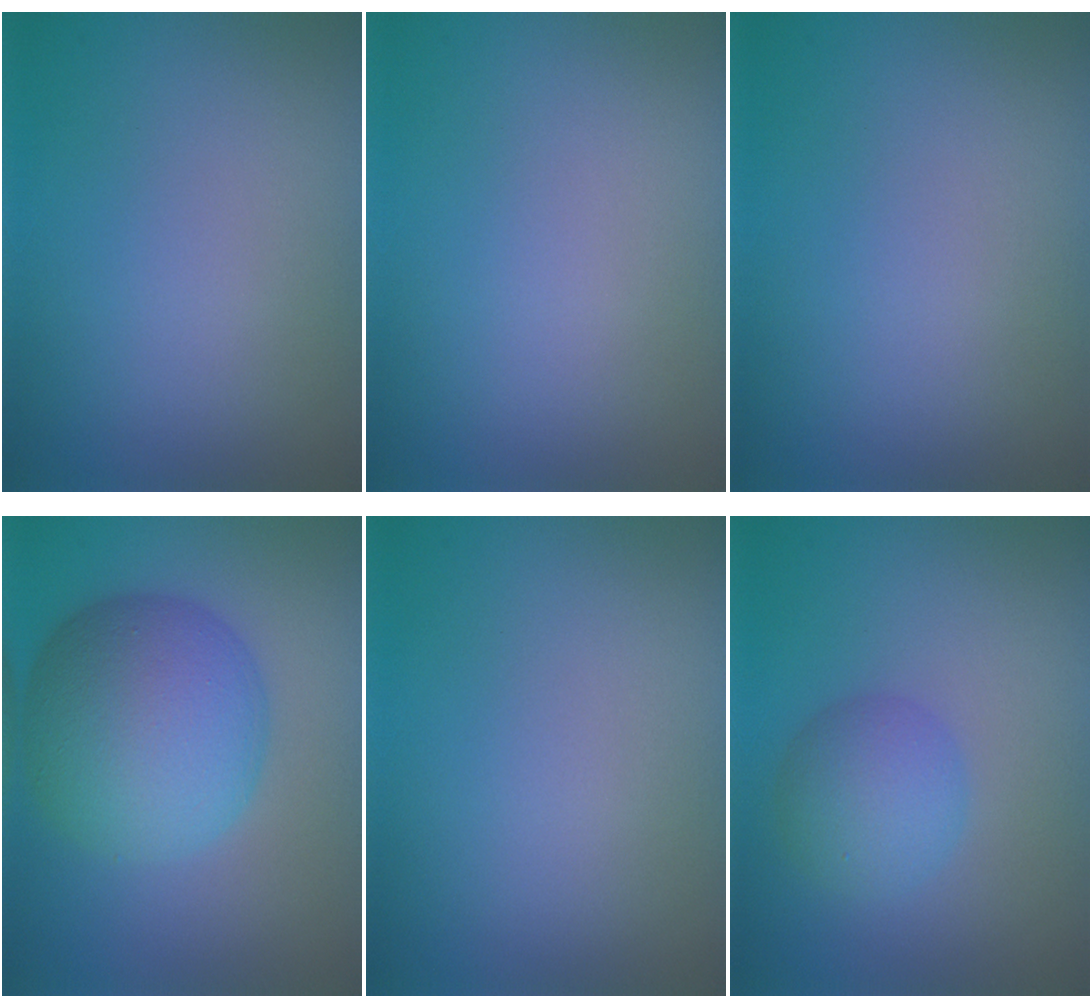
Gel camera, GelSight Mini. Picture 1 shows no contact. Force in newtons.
{"total": 0.0}
{"total": 0.0}
{"total": 9.8, "press": 9.8, "slide": 0.2}
{"total": 0.0}
{"total": 3.4, "press": 3.4, "slide": 0.1}